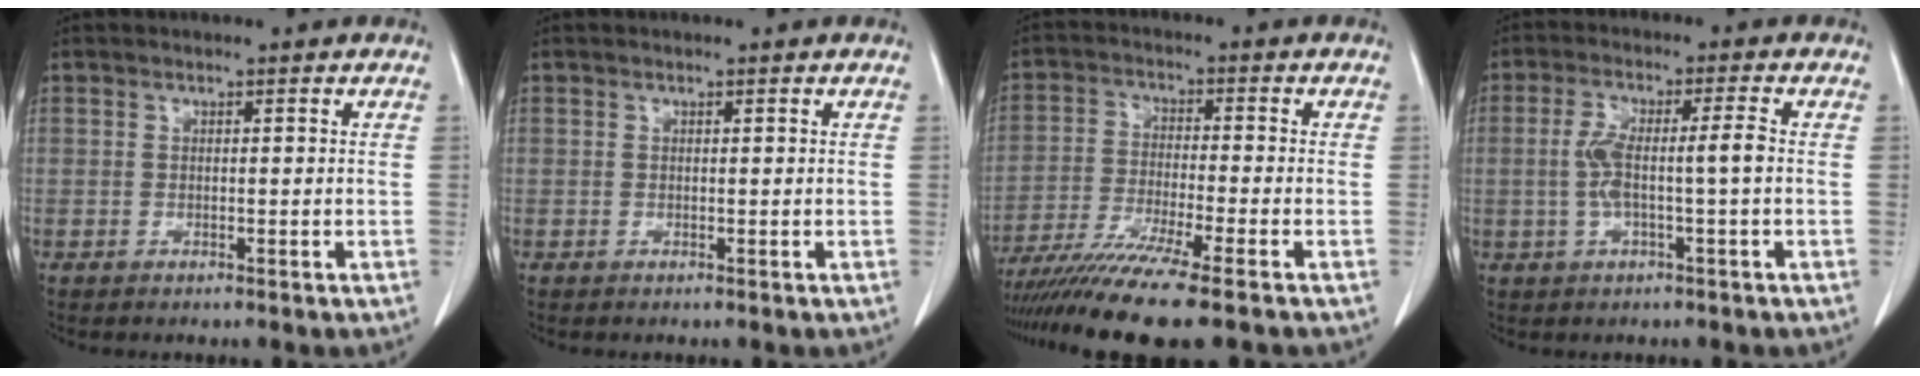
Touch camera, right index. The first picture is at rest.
{"total": 0.0}
{"total": 11.8, "force": [-9.4, -1.4, 7.1], "torque": [-0.115, -0.034, -0.153]}
{"total": 6.1, "force": [-0.5, 0.5, 6.1], "torque": [-0.128, 0.016, -0.007]}